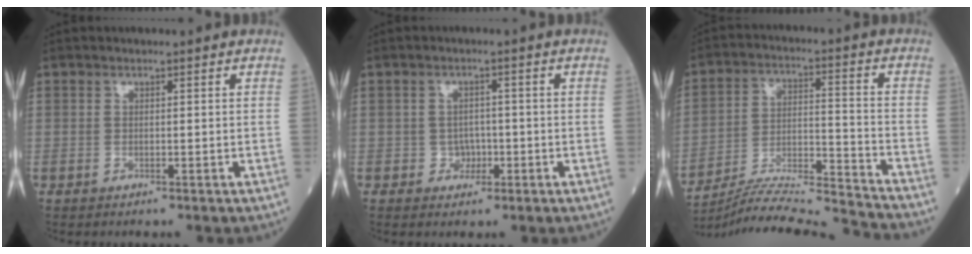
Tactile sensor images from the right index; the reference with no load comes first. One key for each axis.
{"total": 2.3, "fx": -0.8, "fy": 2.1, "fz": 0.7, "tx": -0.005, "ty": 0.008, "tz": -0.009}
{"total": 16.5, "fx": -16.0, "fy": -2.1, "fz": 3.6, "tx": -0.063, "ty": 0.012, "tz": -0.263}